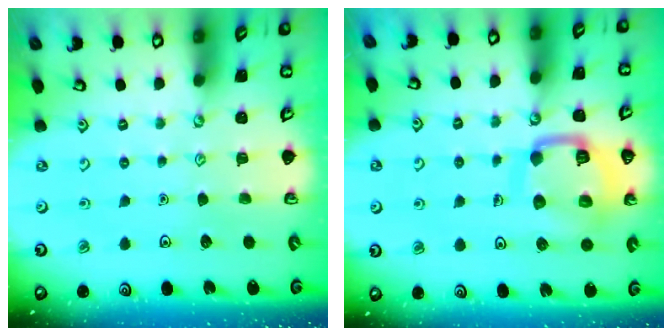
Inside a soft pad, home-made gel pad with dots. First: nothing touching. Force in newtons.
{"total": 14.0, "press": 13.9, "slide": 1.7}